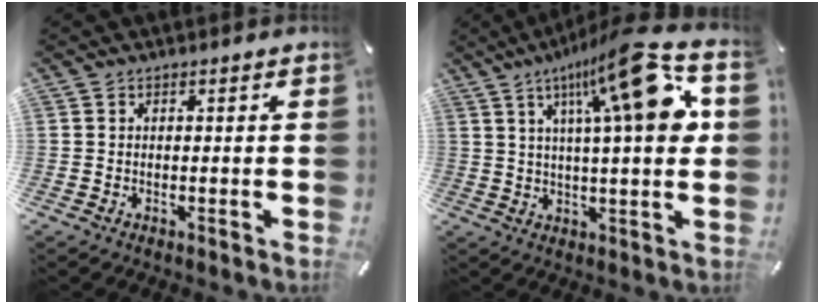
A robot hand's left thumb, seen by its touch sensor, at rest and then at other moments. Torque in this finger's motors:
{"motor_torque": [2.23, 2.78, 1.50, -1.27, 0.20]}